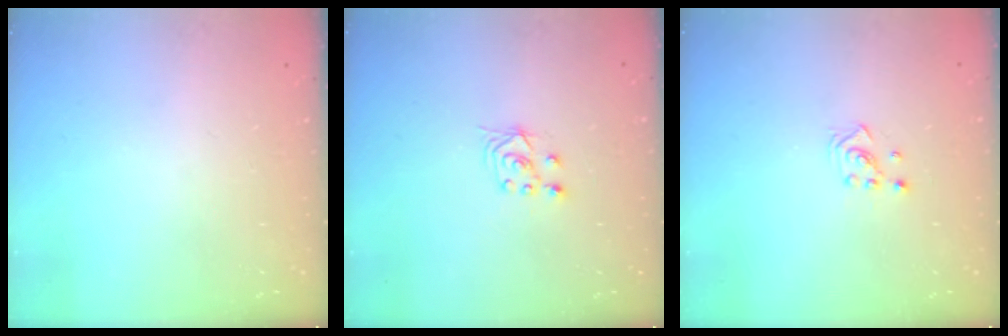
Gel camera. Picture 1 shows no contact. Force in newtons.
{"total": 3.0, "press": 2.9, "slide": 1.0}
{"total": 2.2, "press": 2.2, "slide": 0.2}